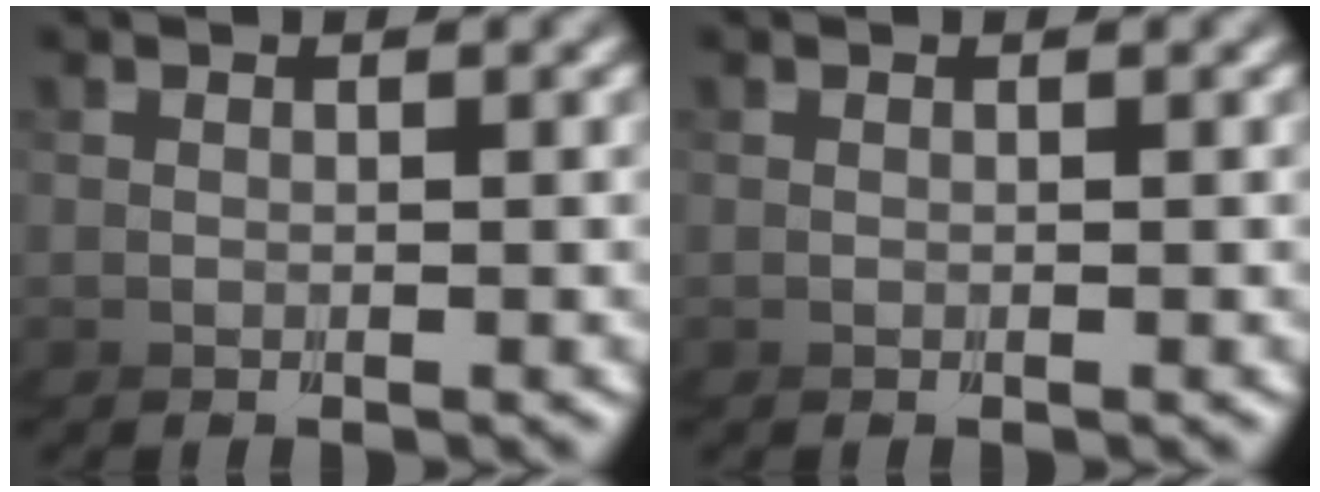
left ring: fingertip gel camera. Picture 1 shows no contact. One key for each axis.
{"total": 0.0}